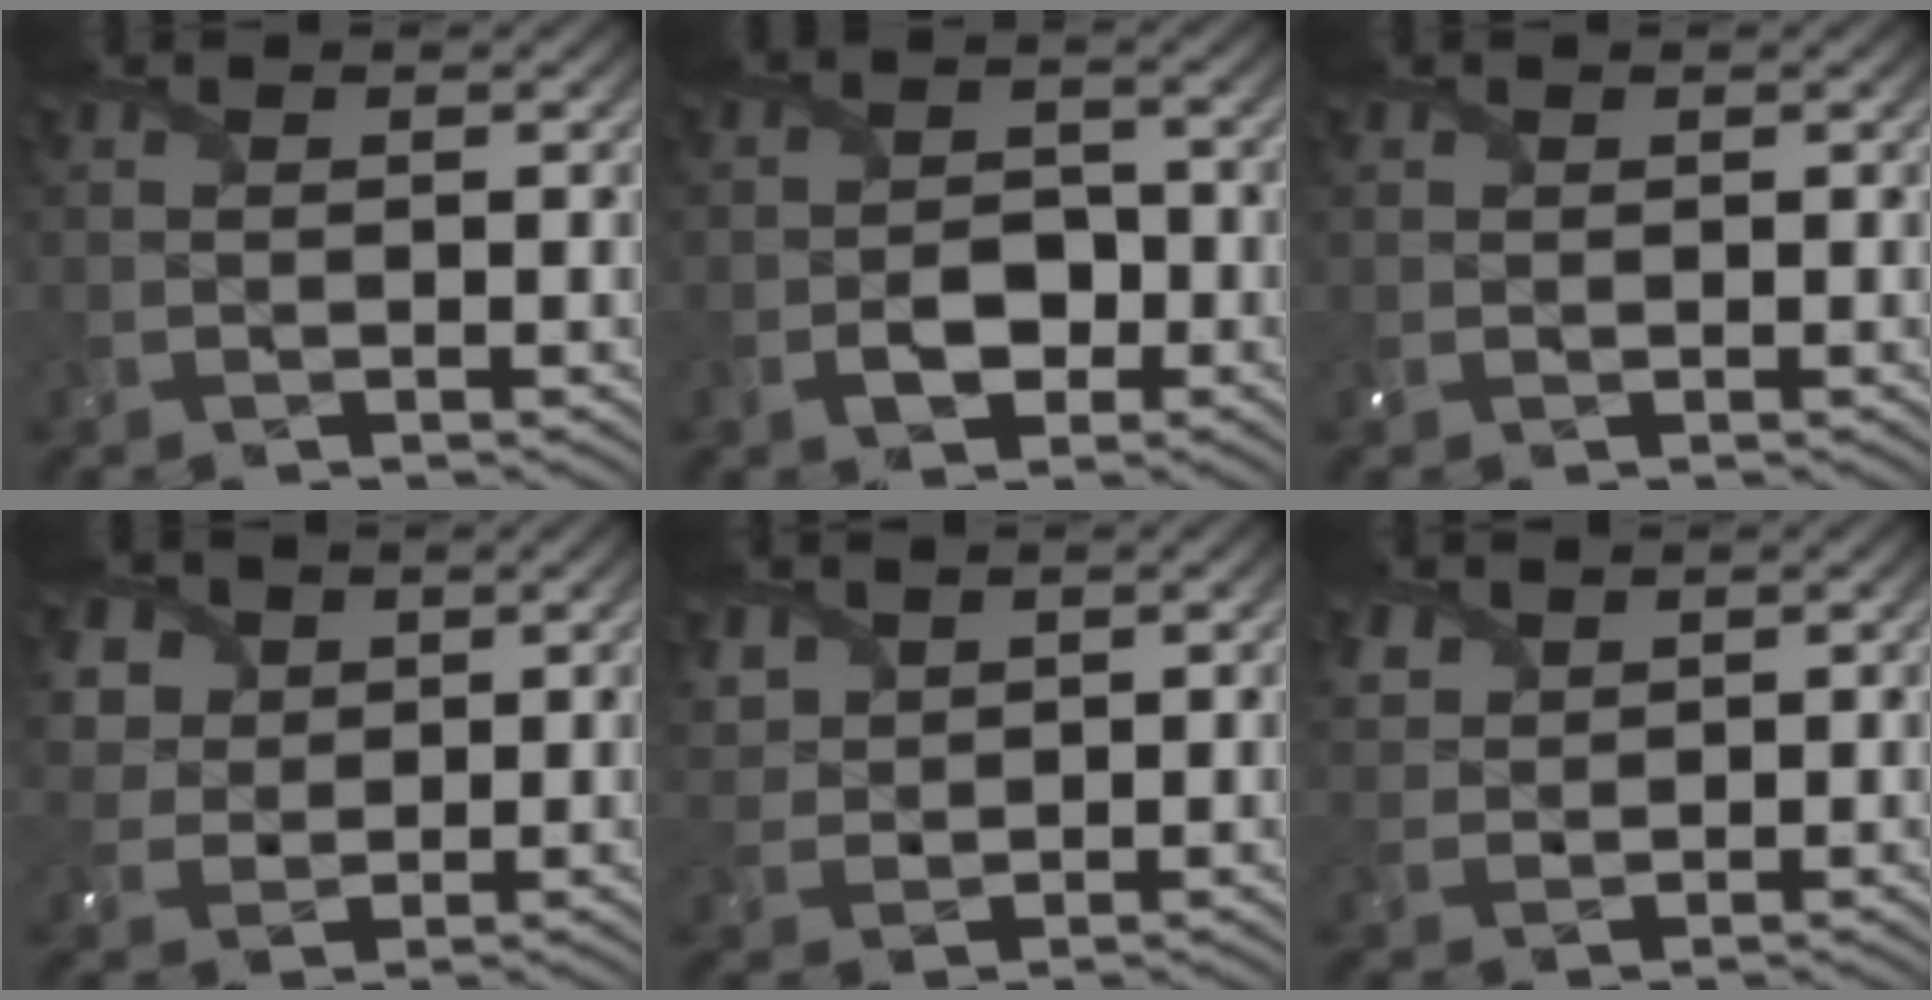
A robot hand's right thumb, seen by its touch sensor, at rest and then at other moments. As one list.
[{"total": 4.1, "force": [-1.7, 2.8, 2.5], "torque": [-0.042, -0.002, -0.035]}, {"total": 0.6, "force": [0.4, 0.5, 0.1], "torque": [-0.005, 0.000, 0.008]}, {"total": 6.4, "force": [3.4, 4.9, 2.2], "torque": [-0.105, -0.005, 0.064]}, {"total": 3.9, "force": [2.6, 2.5, 1.4], "torque": [-0.051, 0.000, 0.058]}, {"total": 2.9, "force": [2.2, 1.7, 0.9], "torque": [-0.030, 0.002, 0.051]}]